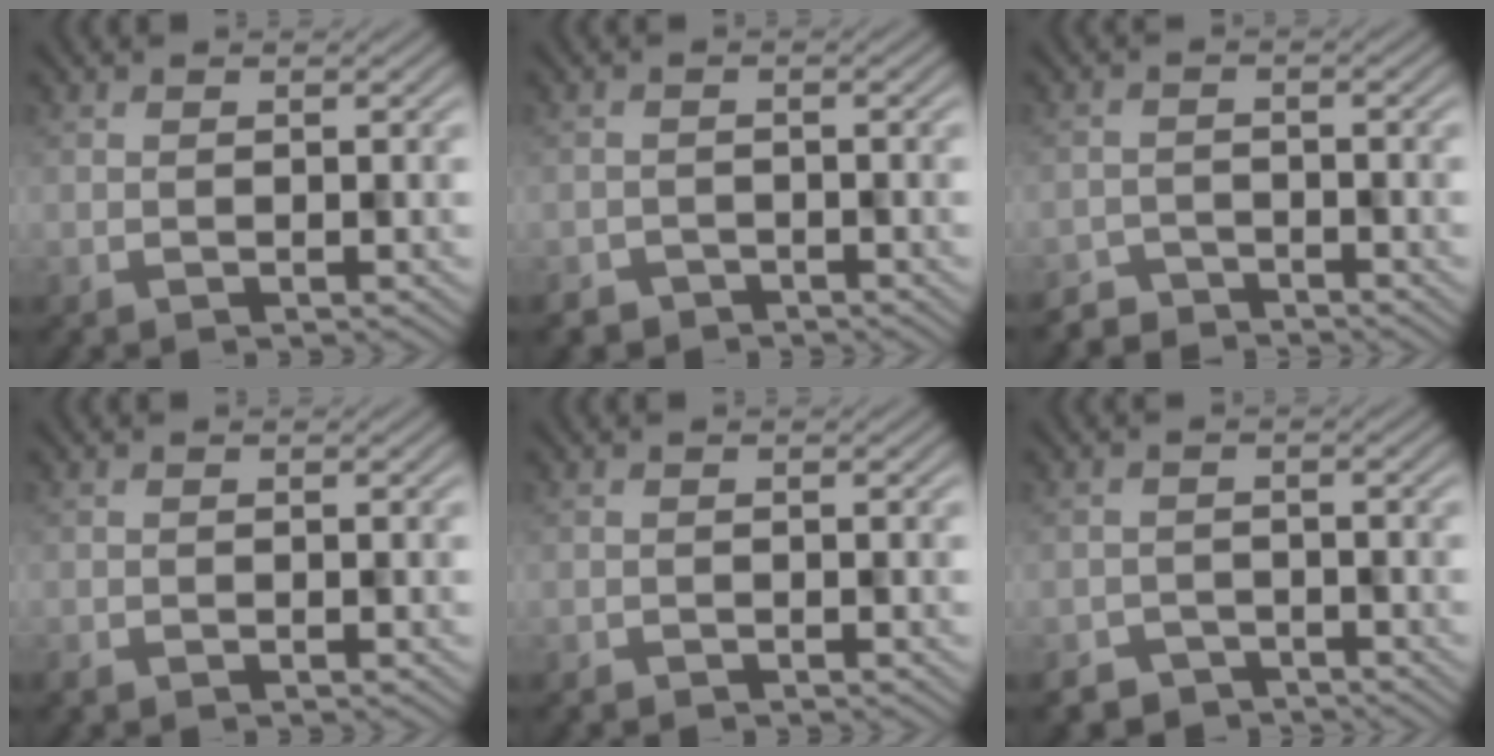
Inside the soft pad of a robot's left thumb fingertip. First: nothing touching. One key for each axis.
{"total": 2.2, "fx": -1.9, "fy": 1.0, "fz": -0.4, "tx": 0.010, "ty": -0.004, "tz": -0.031}
{"total": 2.8, "fx": -2.7, "fy": 0.6, "fz": -0.4, "tx": 0.014, "ty": 0.001, "tz": -0.049}
{"total": 0.9, "fx": -0.9, "fy": 0.2, "fz": 0.0, "tx": -0.002, "ty": -0.005, "tz": -0.014}
{"total": 0.9, "fx": -0.8, "fy": 0.2, "fz": -0.3, "tx": 0.005, "ty": -0.004, "tz": -0.013}
{"total": 3.2, "fx": -2.9, "fy": 1.3, "fz": -0.3, "tx": 0.010, "ty": -0.006, "tz": -0.044}